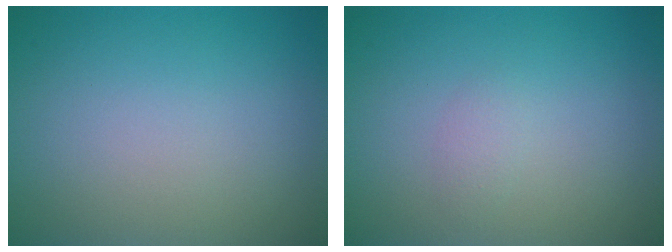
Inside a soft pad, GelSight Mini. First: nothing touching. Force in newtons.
{"total": 0.8, "press": 0.8, "slide": 0.0}